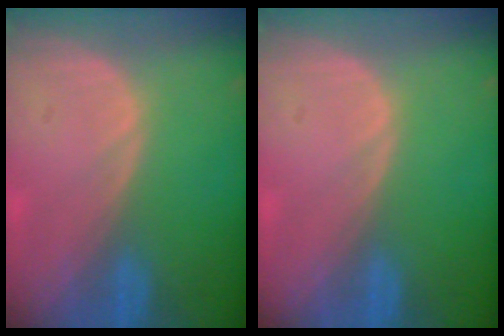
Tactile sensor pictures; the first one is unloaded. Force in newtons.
{"total": 0.0}